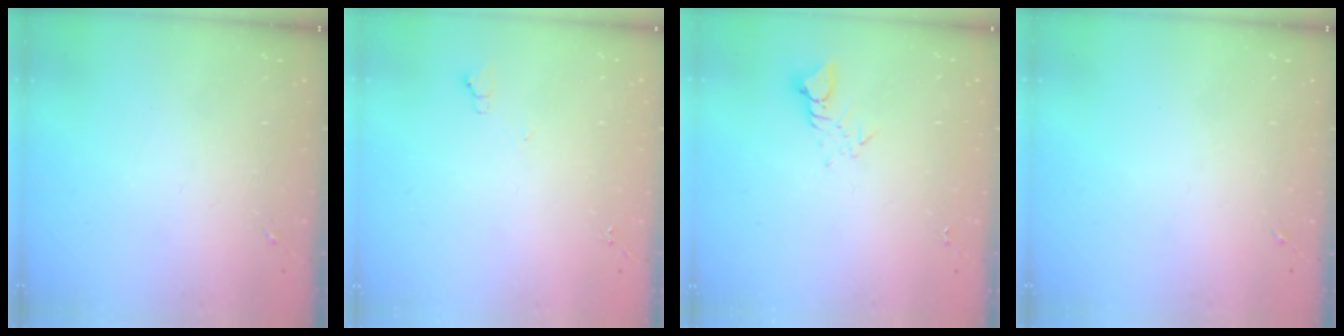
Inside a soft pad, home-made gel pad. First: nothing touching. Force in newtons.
{"total": 4.9, "press": 4.8, "slide": 0.7}
{"total": 3.1, "press": 3.1, "slide": 0.2}
{"total": 0.0}